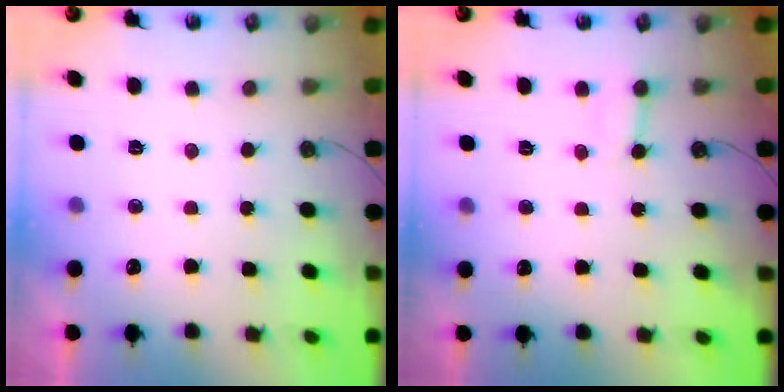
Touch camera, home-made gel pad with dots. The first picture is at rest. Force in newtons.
{"total": 4.2, "press": 4.2, "slide": 0.3}